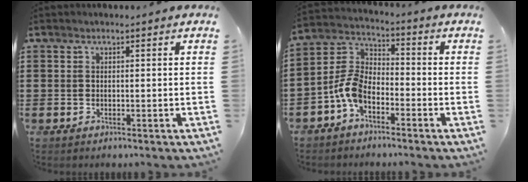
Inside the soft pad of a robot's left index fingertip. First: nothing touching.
{"total": 7.1, "force": [-4.2, 3.7, 4.4], "torque": [-0.130, -0.003, -0.093]}